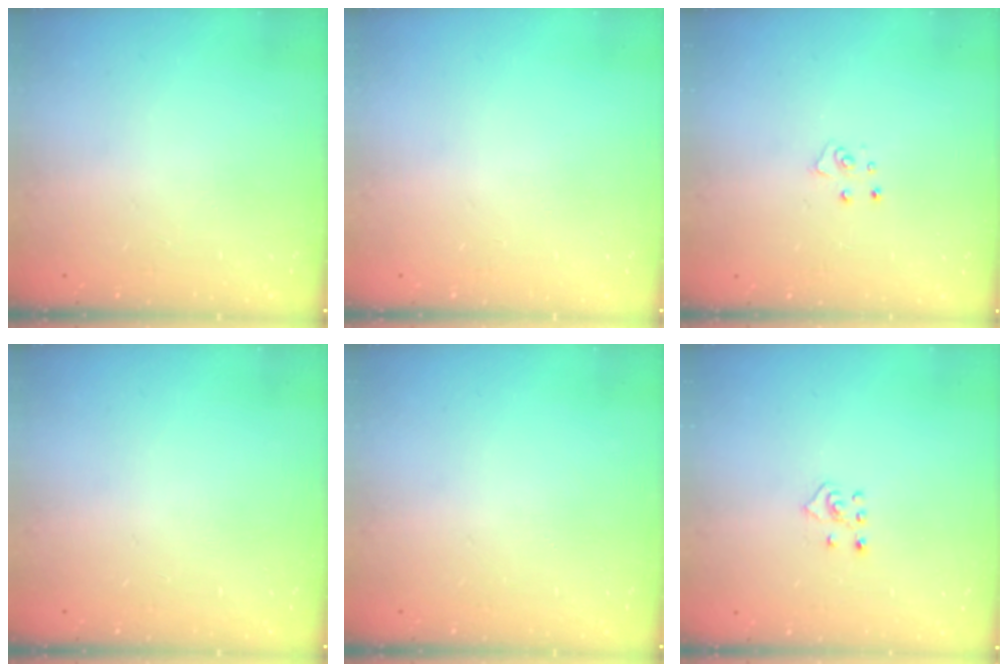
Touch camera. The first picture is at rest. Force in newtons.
{"total": 0.0}
{"total": 4.0, "press": 4.0, "slide": 0.3}
{"total": 0.0}
{"total": 0.0}
{"total": 2.3, "press": 2.3, "slide": 0.5}